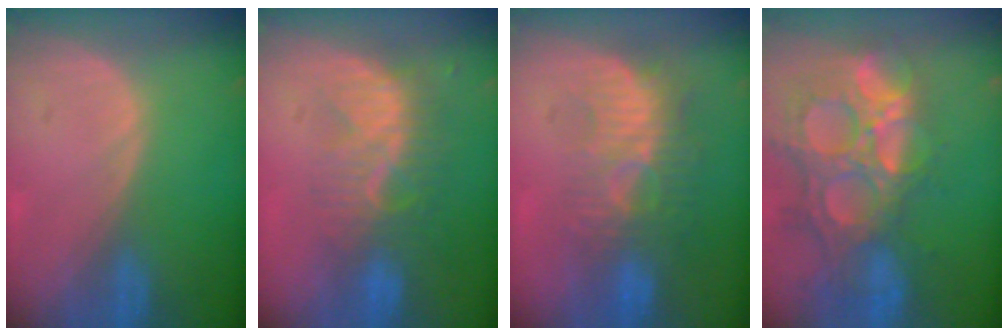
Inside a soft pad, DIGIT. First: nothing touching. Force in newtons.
{"total": 8.6, "press": 7.7, "slide": 3.6}
{"total": 9.4, "press": 8.7, "slide": 3.6}
{"total": 14.8, "press": 12.1, "slide": 8.4}